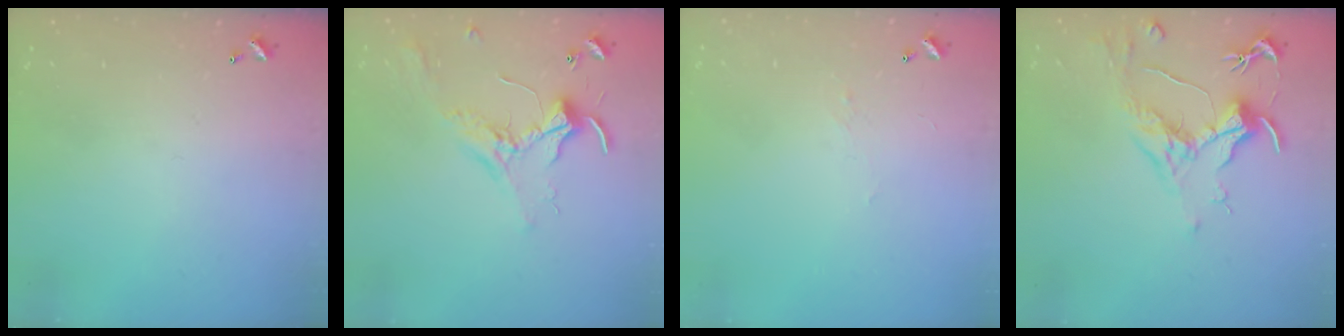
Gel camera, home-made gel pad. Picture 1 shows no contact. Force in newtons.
{"total": 2.3, "press": 2.3, "slide": 0.5}
{"total": 2.2, "press": 2.0, "slide": 0.8}
{"total": 1.8, "press": 1.6, "slide": 0.9}